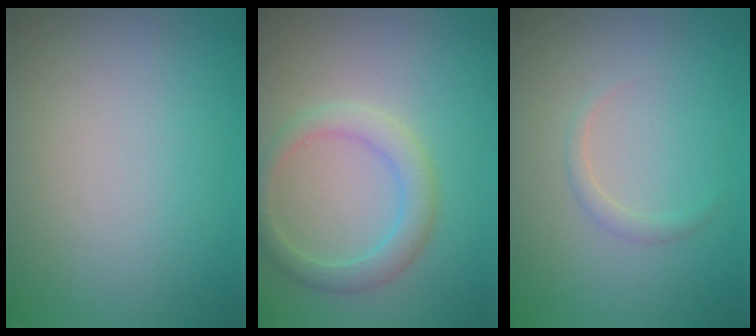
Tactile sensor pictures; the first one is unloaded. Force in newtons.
{"total": 2.7, "press": 2.7, "slide": 0.2}
{"total": 0.9, "press": 0.9, "slide": 0.1}